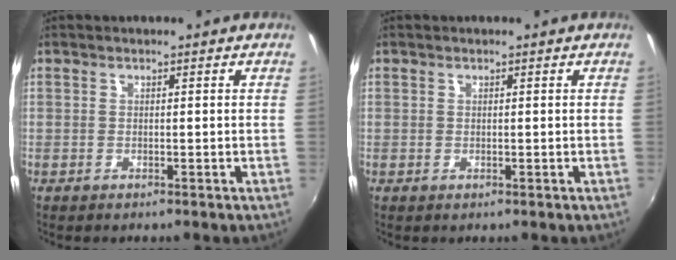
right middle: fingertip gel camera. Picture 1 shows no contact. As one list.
[{"total": 0.0}]